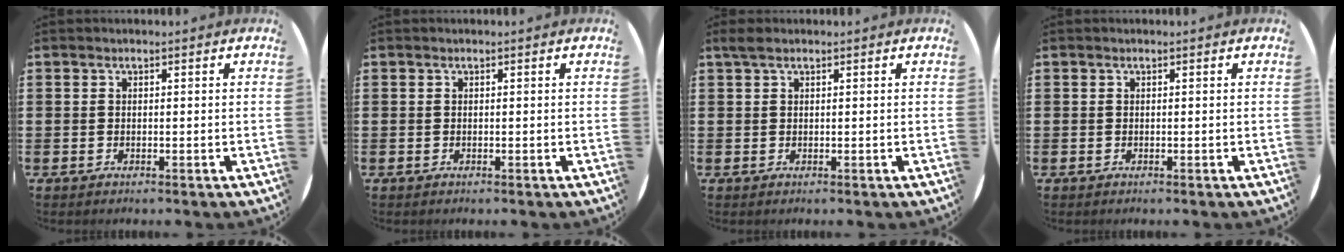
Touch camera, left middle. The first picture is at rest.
{"total": 0.0}
{"total": 1.0, "force": [0.8, 0.3, 0.5], "torque": [-0.010, 0.004, 0.014]}
{"total": 0.0}